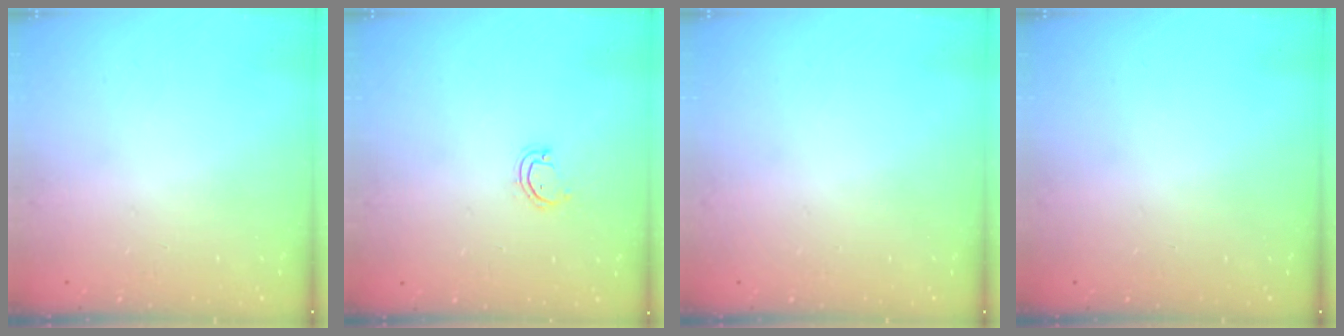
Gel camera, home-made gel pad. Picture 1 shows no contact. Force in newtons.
{"total": 3.4, "press": 3.4, "slide": 0.2}
{"total": 0.0}
{"total": 0.0}